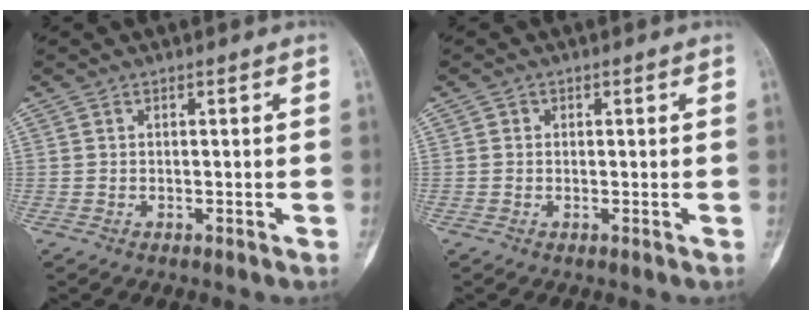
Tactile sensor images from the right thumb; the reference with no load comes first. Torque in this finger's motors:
{"motor_torque": [-0.29, 0.07, 0.38, -0.16, -0.03]}